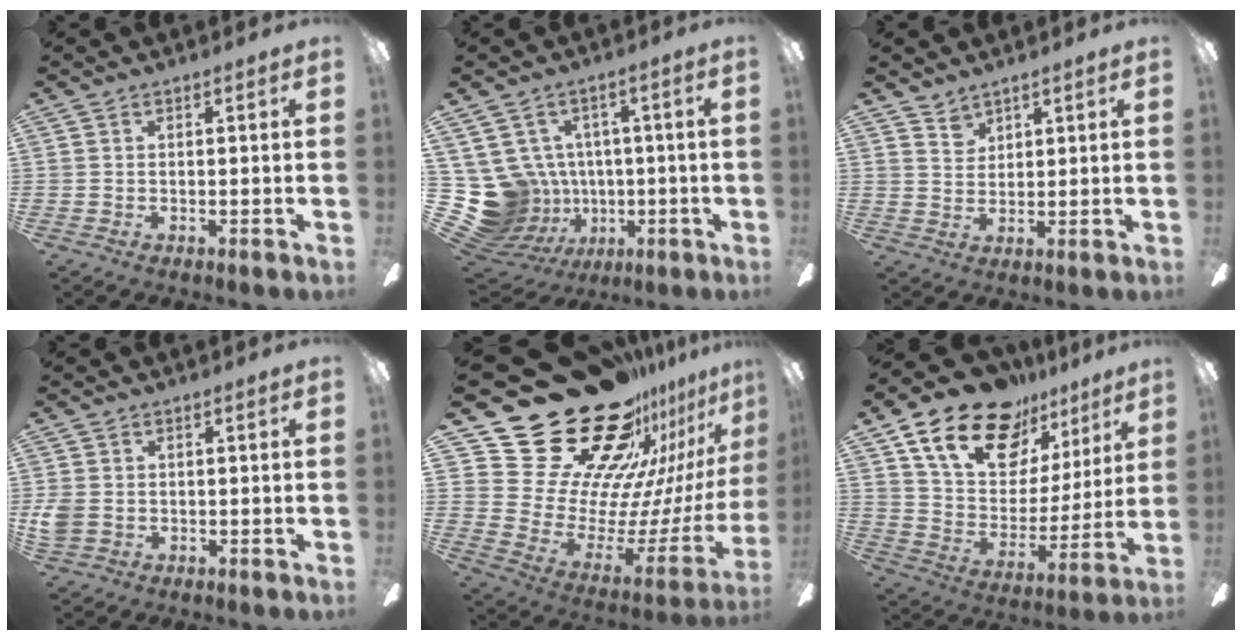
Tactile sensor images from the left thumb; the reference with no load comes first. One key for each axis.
{"total": 14.8, "fx": -1.3, "fy": 13.9, "fz": 5.0, "tx": -0.160, "ty": -0.013, "tz": 0.009}
{"total": 3.4, "fx": 2.9, "fy": 1.7, "fz": 0.2, "tx": -0.002, "ty": -0.015, "tz": 0.056}
{"total": 4.1, "fx": -0.1, "fy": 3.4, "fz": 2.3, "tx": -0.045, "ty": -0.001, "tz": -0.003}
{"total": 32.7, "fx": 22.6, "fy": 17.6, "fz": 15.8, "tx": -0.228, "ty": -0.203, "tz": 0.464}
{"total": 21.6, "fx": 14.4, "fy": 12.0, "fz": 10.7, "tx": -0.193, "ty": -0.077, "tz": 0.261}